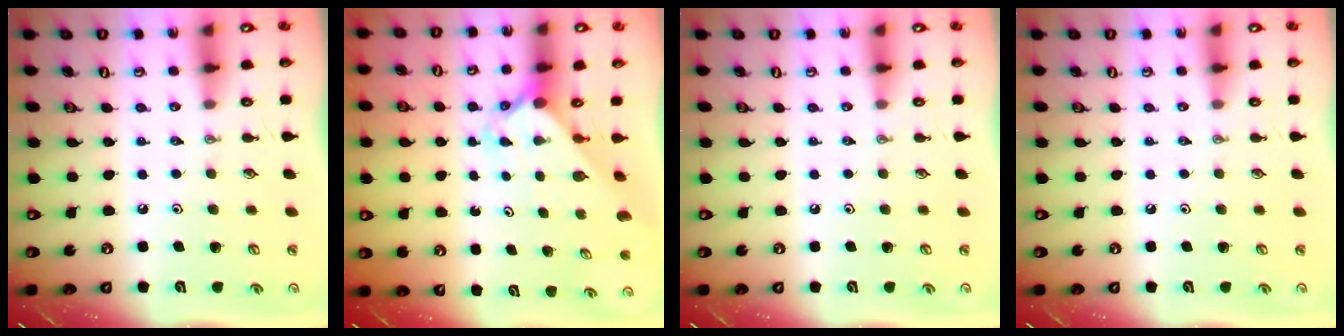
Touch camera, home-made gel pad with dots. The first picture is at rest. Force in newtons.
{"total": 2.5, "press": 2.5, "slide": 0.2}
{"total": 0.0}
{"total": 0.0}